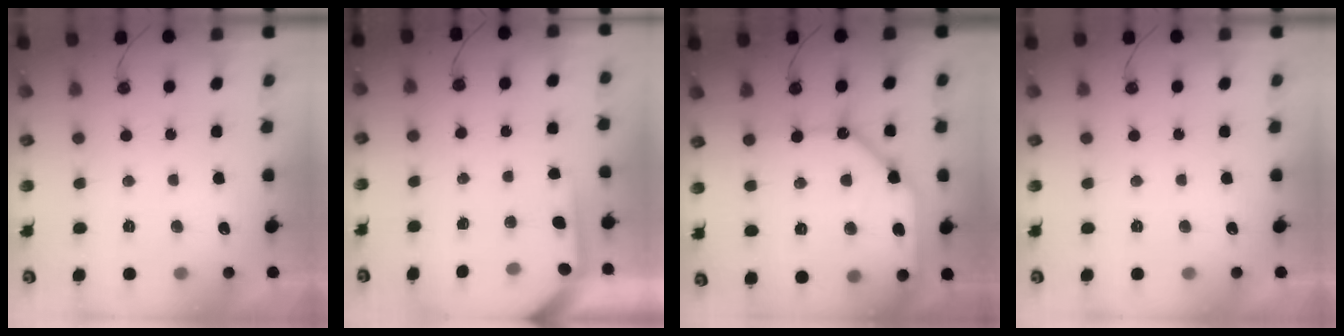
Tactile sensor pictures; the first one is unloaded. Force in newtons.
{"total": 3.7, "press": 3.7, "slide": 0.4}
{"total": 17.0, "press": 16.9, "slide": 2.0}
{"total": 0.0}